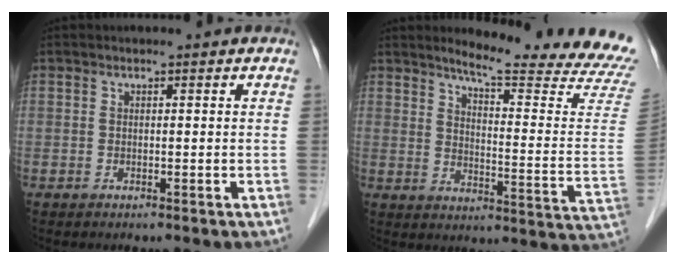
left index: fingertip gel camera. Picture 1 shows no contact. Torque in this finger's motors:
{"motor_torque": [-1.04, -1.10, 0.03, 0.04]}